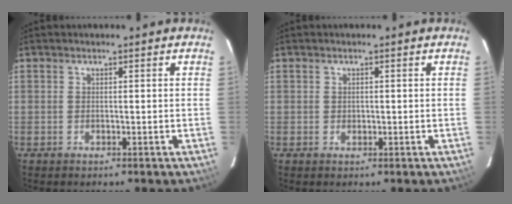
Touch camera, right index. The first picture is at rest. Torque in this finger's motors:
{"motor_torque": [-0.15, 0.07, -0.06, 0.00]}